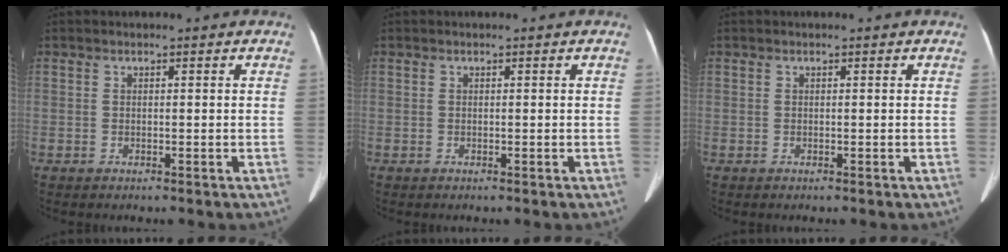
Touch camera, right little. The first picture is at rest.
{"total": 0.0}
{"total": 0.0}